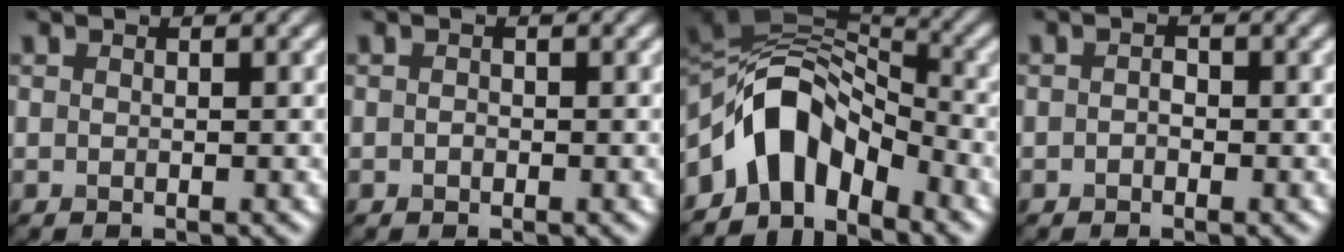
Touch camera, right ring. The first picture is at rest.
{"total": 0.5, "force": [-0.1, 0.4, 0.3], "torque": [-0.003, -0.003, -0.003]}
{"total": 8.4, "force": [-4.2, 5.0, 5.2], "torque": [-0.070, 0.014, -0.087]}
{"total": 0.8, "force": [-0.3, 0.6, 0.5], "torque": [-0.008, -0.001, -0.007]}